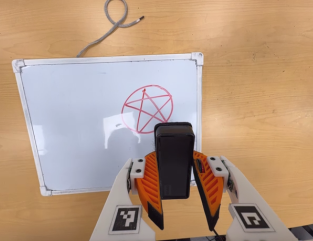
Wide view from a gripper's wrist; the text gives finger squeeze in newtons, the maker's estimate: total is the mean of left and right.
{"total": 6.7, "left": 5.3, "right": 8.2}